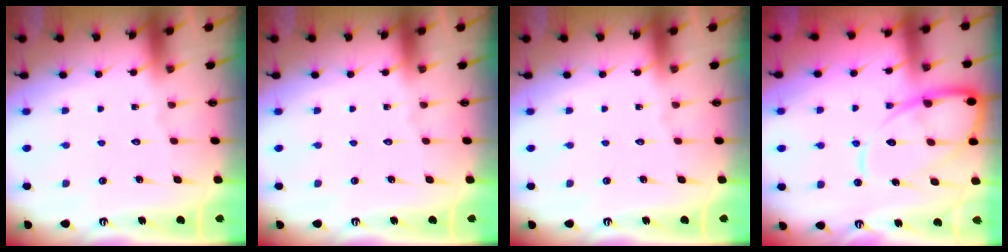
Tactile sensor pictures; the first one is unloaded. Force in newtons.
{"total": 0.0}
{"total": 0.0}
{"total": 13.7, "press": 13.6, "slide": 1.2}